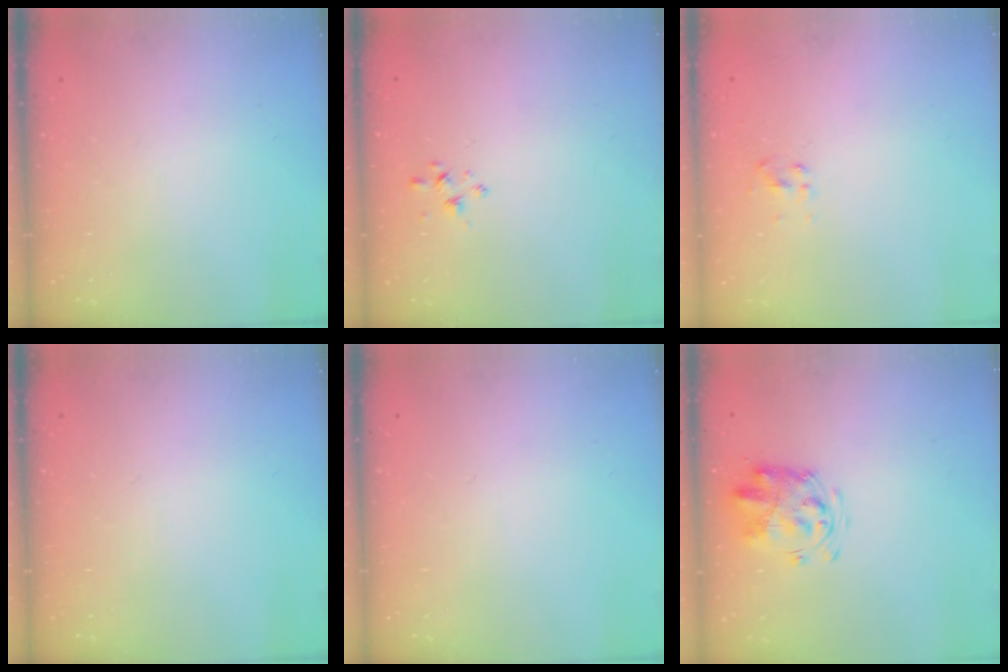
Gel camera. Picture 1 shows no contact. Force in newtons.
{"total": 2.0, "press": 1.9, "slide": 0.7}
{"total": 2.6, "press": 2.4, "slide": 0.9}
{"total": 0.0}
{"total": 0.0}
{"total": 3.9, "press": 3.8, "slide": 0.8}